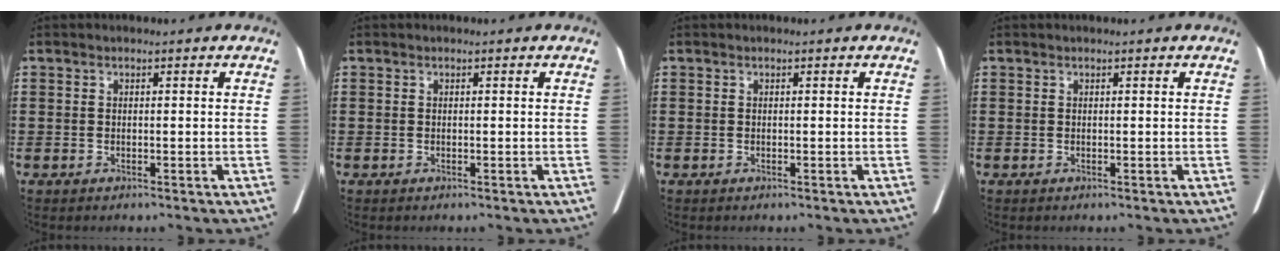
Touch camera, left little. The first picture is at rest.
{"total": 0.0}
{"total": 0.0}
{"total": 0.0}